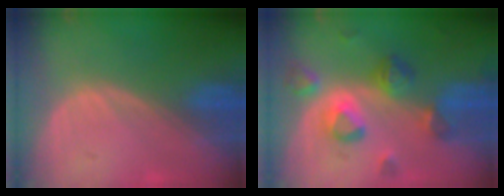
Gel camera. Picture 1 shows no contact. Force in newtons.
{"total": 7.8, "press": 7.5, "slide": 2.0}